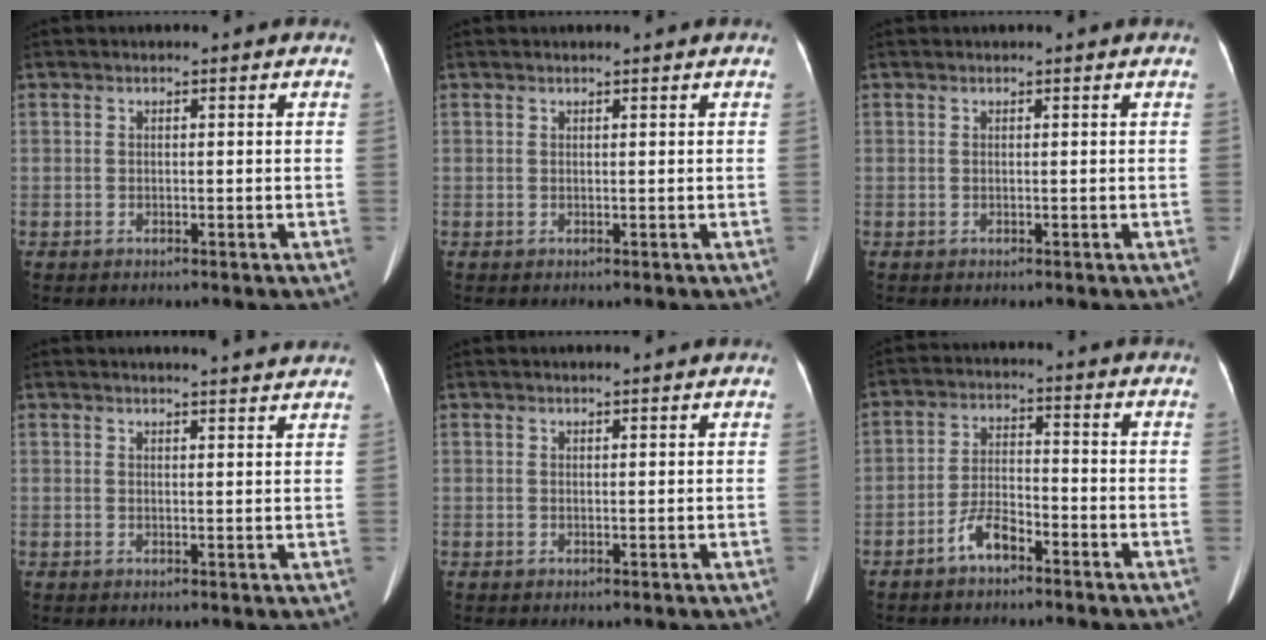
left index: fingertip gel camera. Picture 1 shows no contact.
{"total": 1.3, "force": [1.2, -0.1, 0.6], "torque": [-0.007, 0.013, 0.020]}
{"total": 1.0, "force": [0.9, -0.1, 0.4], "torque": [-0.008, 0.015, 0.018]}
{"total": 7.4, "force": [7.0, 0.1, 2.4], "torque": [-0.033, 0.009, 0.070]}
{"total": 2.5, "force": [2.3, 0.0, 1.0], "torque": [-0.012, 0.015, 0.030]}
{"total": 4.6, "force": [-3.2, 1.5, 2.9], "torque": [-0.064, 0.008, -0.061]}